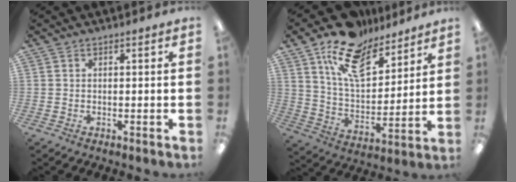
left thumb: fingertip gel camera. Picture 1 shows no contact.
{"total": 15.7, "force": [11.2, 7.5, 8.0], "torque": [-0.152, -0.055, 0.206]}